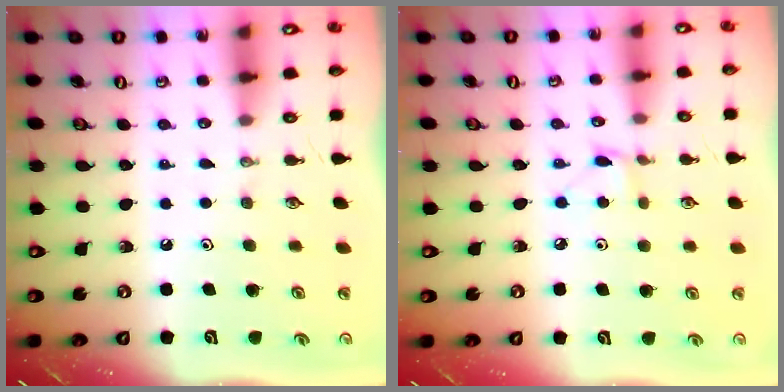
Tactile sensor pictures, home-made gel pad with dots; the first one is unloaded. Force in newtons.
{"total": 3.5, "press": 3.5, "slide": 0.5}